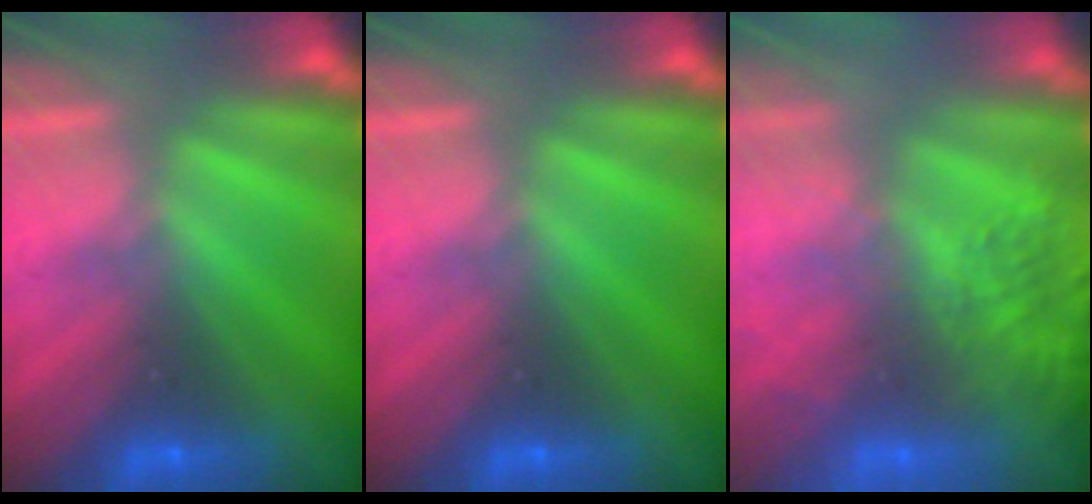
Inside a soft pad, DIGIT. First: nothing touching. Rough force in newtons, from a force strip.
{"total": 0.0}
{"total": 9.6}